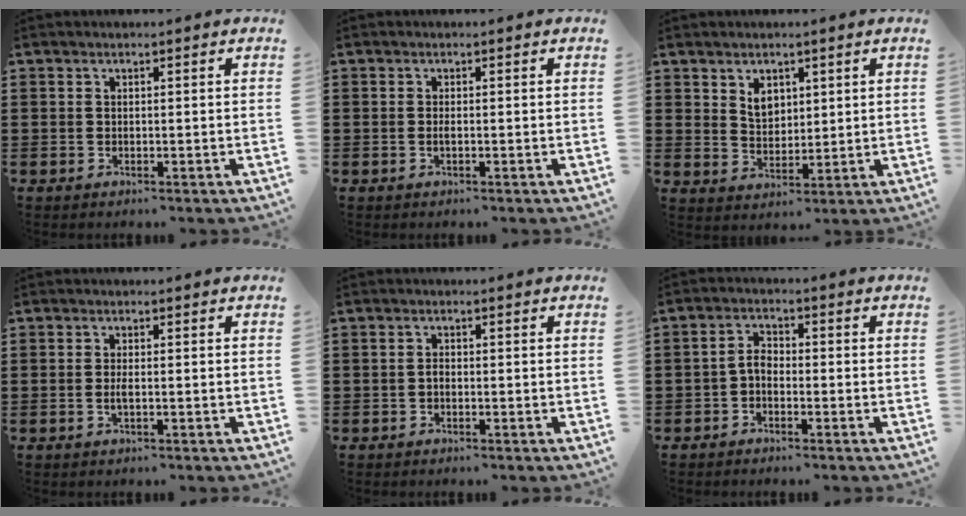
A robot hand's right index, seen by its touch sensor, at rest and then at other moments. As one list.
[{"total": 0.7, "force": [-0.2, 0.1, 0.7], "torque": [-0.012, -0.004, -0.002]}, {"total": 3.7, "force": [2.0, 2.5, 1.8], "torque": [-0.036, 0.007, 0.035]}, {"total": 1.3, "force": [-0.3, 0.2, 1.2], "torque": [-0.030, -0.004, -0.007]}, {"total": 0.9, "force": [-0.4, 0.5, 0.6], "torque": [-0.015, -0.002, -0.008]}, {"total": 2.5, "force": [-1.3, 1.3, 1.7], "torque": [-0.042, 0.006, -0.029]}]